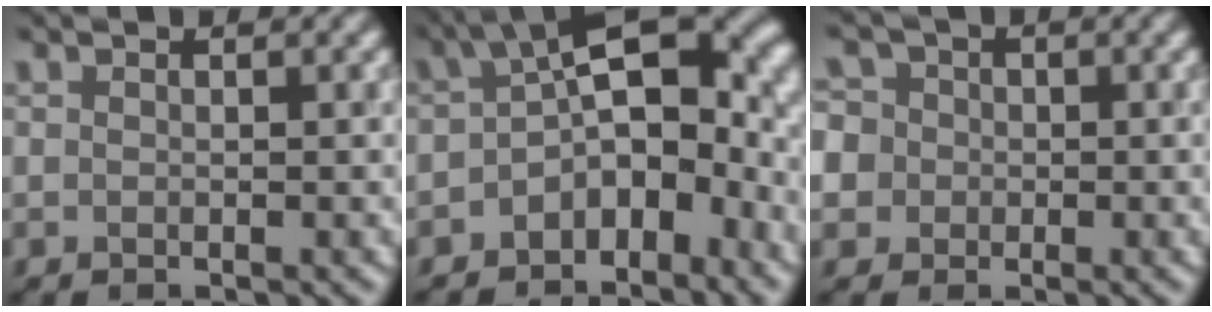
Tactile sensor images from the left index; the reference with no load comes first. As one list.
[{"total": 9.5, "force": [-1.4, 5.4, 7.7], "torque": [-0.100, 0.018, -0.035]}, {"total": 7.3, "force": [0.4, 6.8, 2.6], "torque": [-0.055, 0.033, -0.033]}]